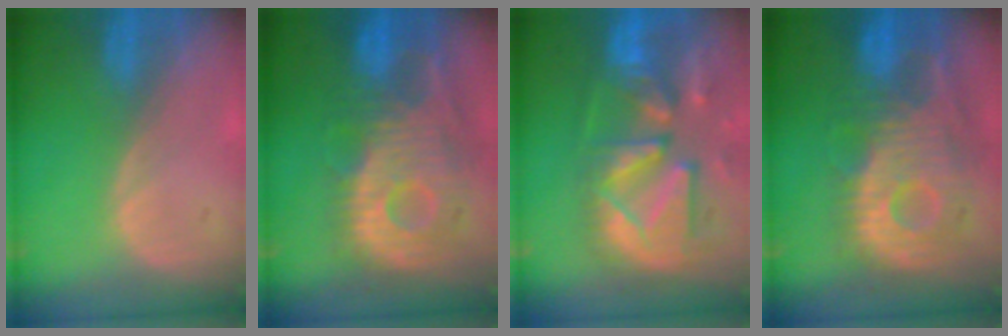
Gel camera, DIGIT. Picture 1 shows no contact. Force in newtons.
{"total": 12.3, "press": 10.9, "slide": 5.6}
{"total": 13.3, "press": 11.4, "slide": 6.8}
{"total": 12.3, "press": 10.9, "slide": 5.6}